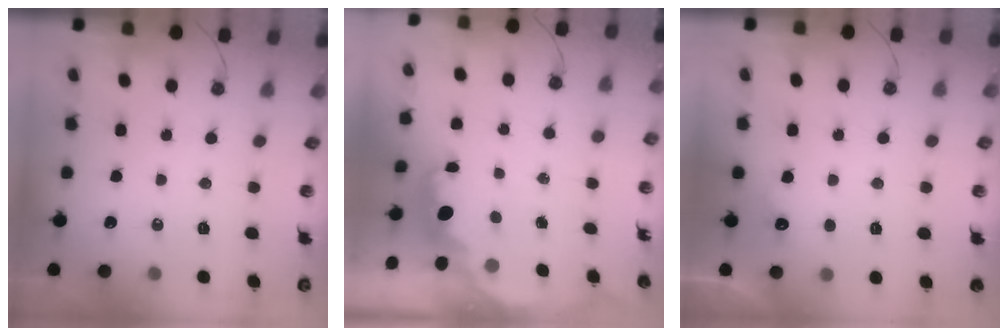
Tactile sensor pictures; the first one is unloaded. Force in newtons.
{"total": 2.3, "press": 2.2, "slide": 0.6}
{"total": 6.9, "press": 6.8, "slide": 1.2}